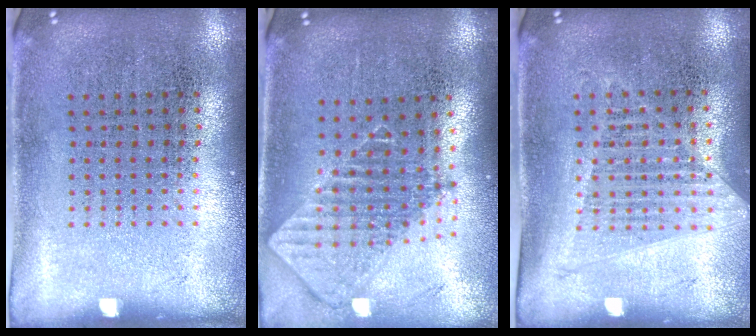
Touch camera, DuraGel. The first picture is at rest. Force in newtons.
{"total": 2.0, "press": 1.6, "slide": 1.2}
{"total": 1.2, "press": 1.1, "slide": 0.5}